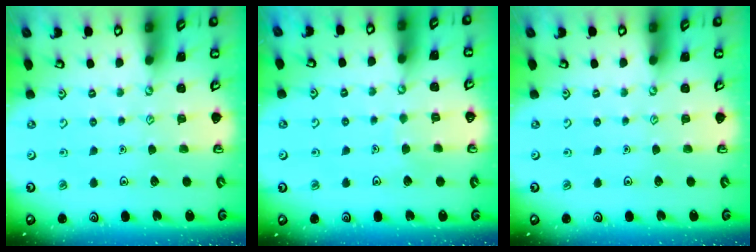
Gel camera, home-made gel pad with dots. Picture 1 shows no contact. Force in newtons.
{"total": 3.1, "press": 3.0, "slide": 0.3}
{"total": 0.0}